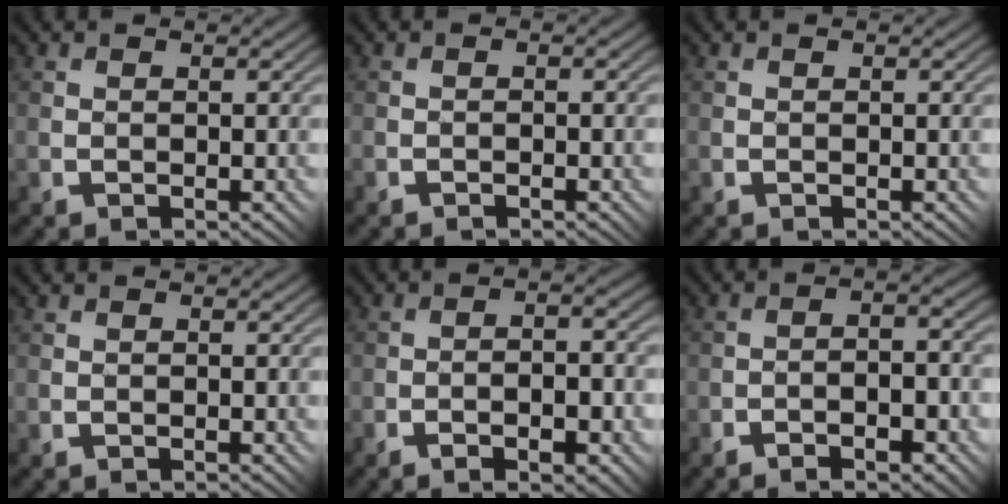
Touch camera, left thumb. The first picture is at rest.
{"total": 0.6, "force": [-0.6, 0.1, 0.2], "torque": [0.000, 0.009, -0.010]}
{"total": 0.0}
{"total": 0.0}
{"total": 7.1, "force": [-3.3, 2.3, 5.9], "torque": [-0.085, -0.001, -0.041]}
{"total": 7.1, "force": [-3.9, 2.3, 5.5], "torque": [-0.083, 0.000, -0.056]}